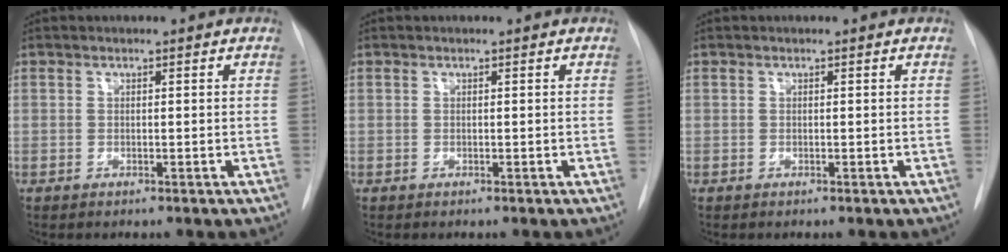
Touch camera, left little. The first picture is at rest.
{"total": 0.0}
{"total": 0.0}